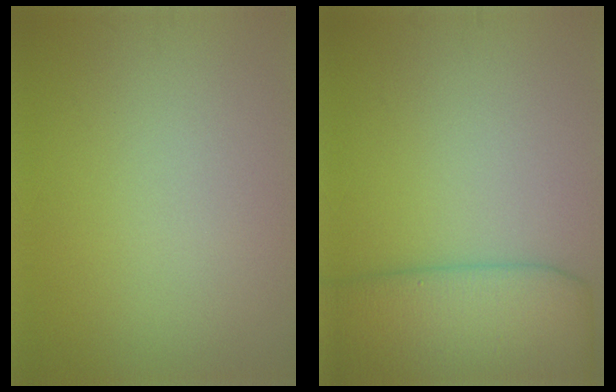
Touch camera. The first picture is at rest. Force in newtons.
{"total": 6.7, "press": 6.7, "slide": 0.2}